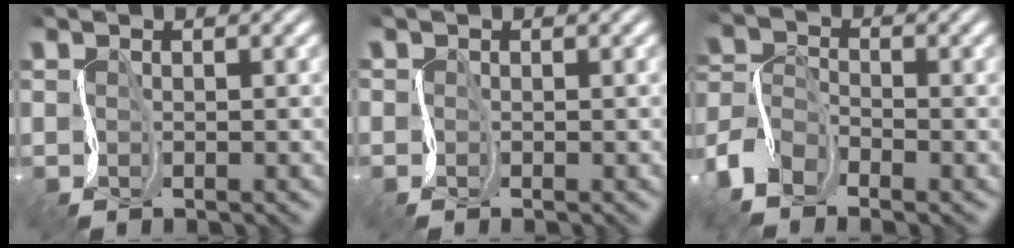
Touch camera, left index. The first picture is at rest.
{"total": 0.0}
{"total": 5.9, "force": [-3.7, 2.8, 3.7], "torque": [-0.078, 0.001, -0.089]}